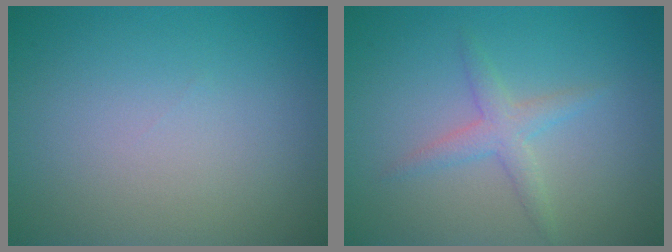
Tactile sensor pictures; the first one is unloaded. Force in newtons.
{"total": 2.1, "press": 2.1, "slide": 0.0}